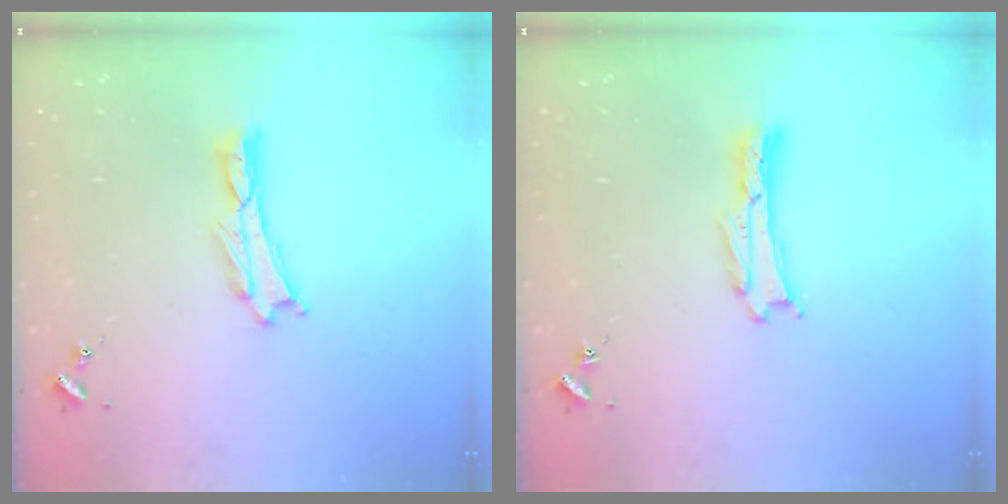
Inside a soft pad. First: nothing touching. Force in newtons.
{"total": 0.0}